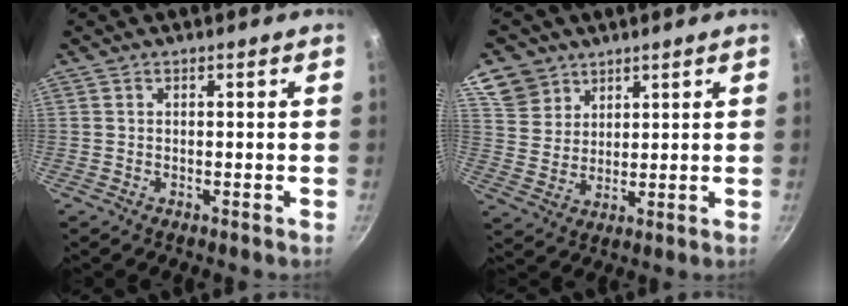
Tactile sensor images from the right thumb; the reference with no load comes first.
{"total": 8.2, "force": [5.2, 6.0, 1.7], "torque": [-0.005, -0.016, 0.102]}